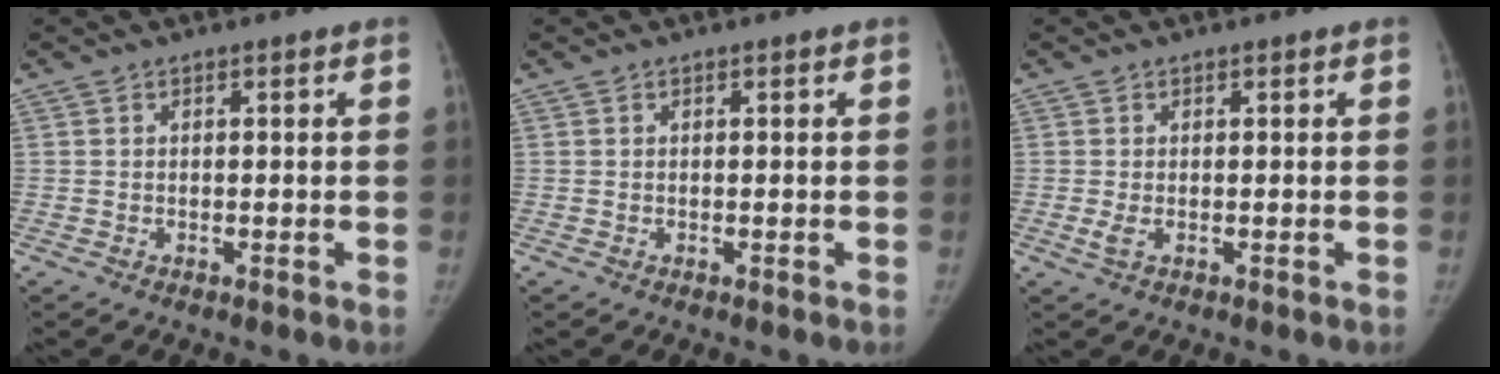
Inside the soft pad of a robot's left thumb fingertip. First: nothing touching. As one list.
[{"total": 0.0}, {"total": 1.5, "force": [0.0, 0.7, 1.3], "torque": [-0.033, -0.004, 0.004]}]